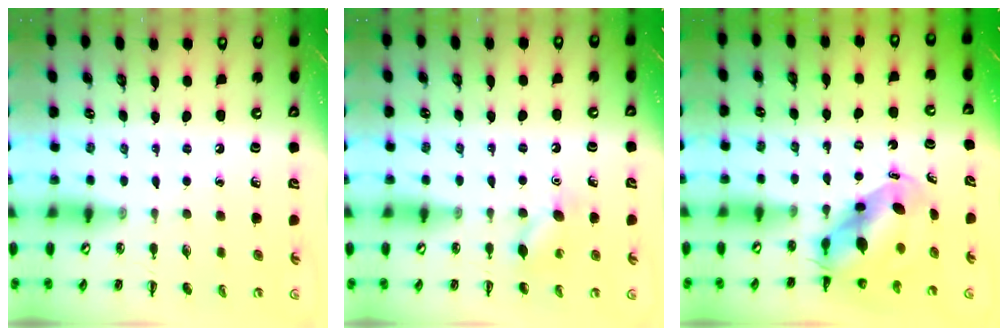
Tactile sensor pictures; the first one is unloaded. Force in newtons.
{"total": 8.0, "press": 7.8, "slide": 1.7}
{"total": 7.1, "press": 6.9, "slide": 1.6}